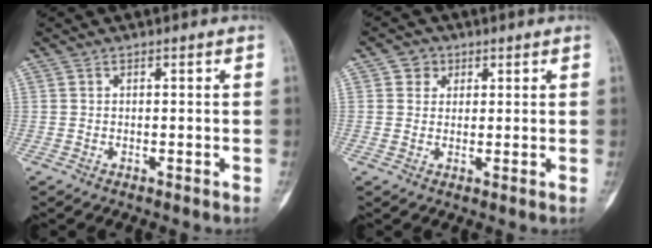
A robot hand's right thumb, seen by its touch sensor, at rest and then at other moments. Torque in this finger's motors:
{"motor_torque": [0.00, 0.31, -0.02, -0.08, 0.01]}